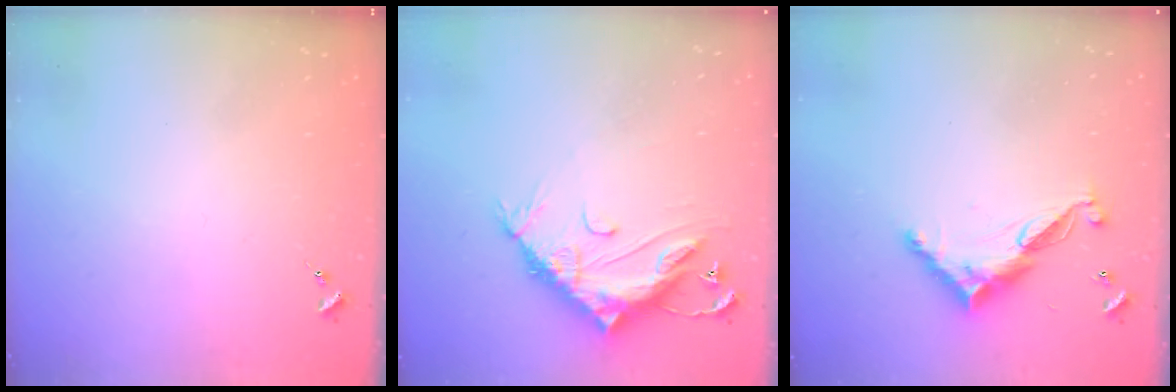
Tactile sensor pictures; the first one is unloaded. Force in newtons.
{"total": 15.2, "press": 15.2, "slide": 1.0}
{"total": 11.6, "press": 11.6, "slide": 0.3}